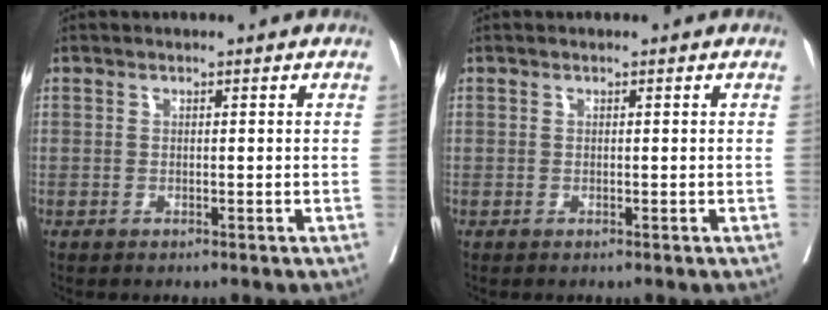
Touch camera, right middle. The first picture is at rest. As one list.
[{"total": 0.0}]